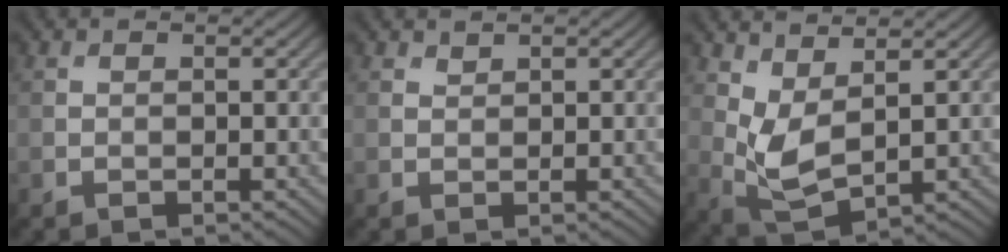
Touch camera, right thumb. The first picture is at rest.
{"total": 0.7, "force": [0.7, 0.2, 0.1], "torque": [-0.005, -0.001, 0.016]}
{"total": 5.4, "force": [2.3, 2.4, 4.3], "torque": [-0.113, -0.006, 0.049]}